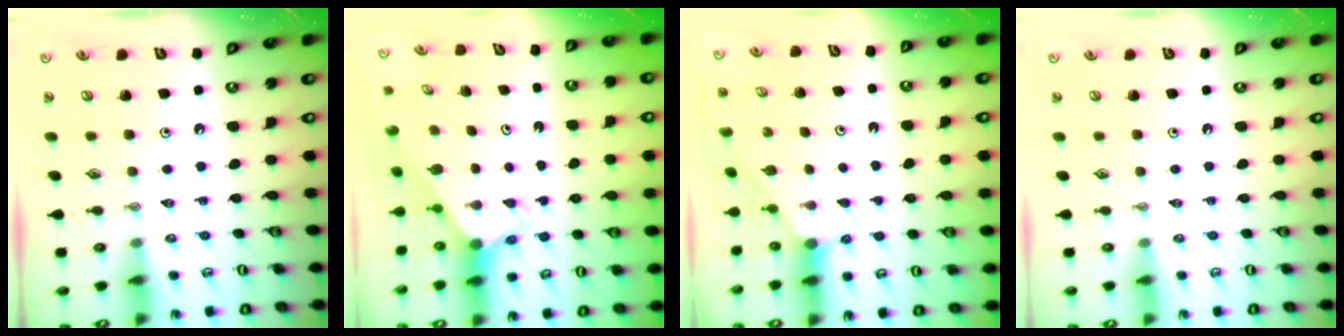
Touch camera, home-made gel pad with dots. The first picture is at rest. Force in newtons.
{"total": 2.6, "press": 2.6, "slide": 0.1}
{"total": 1.7, "press": 1.7, "slide": 0.2}
{"total": 0.0}